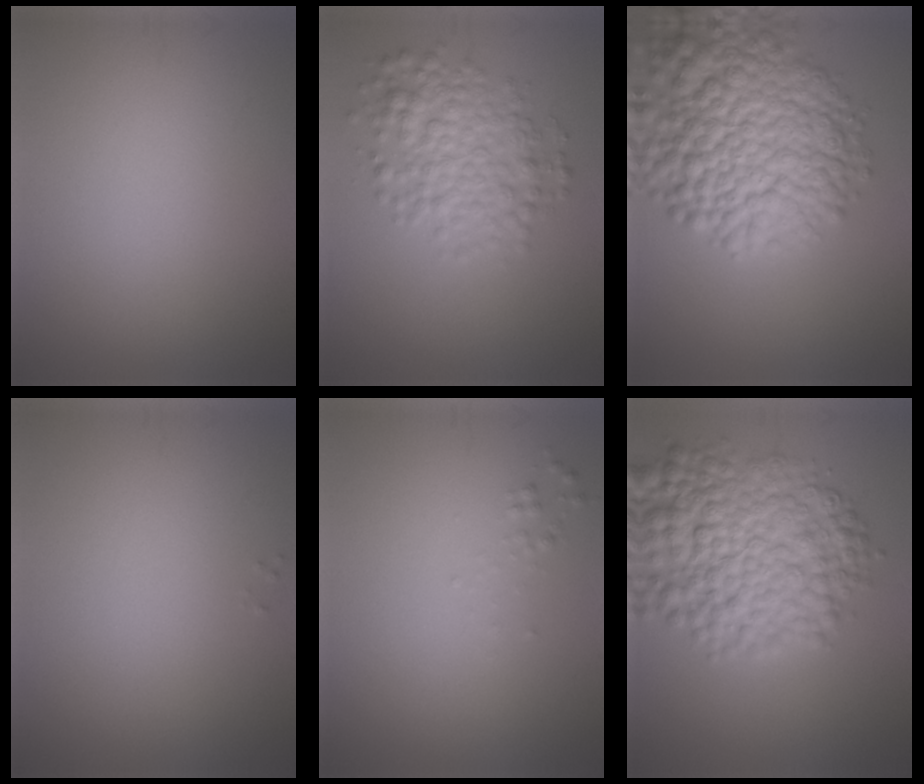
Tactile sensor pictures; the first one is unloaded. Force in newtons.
{"total": 5.1, "press": 5.1, "slide": 0.1}
{"total": 11.4, "press": 11.4, "slide": 0.5}
{"total": 0.0}
{"total": 0.6, "press": 0.6, "slide": 0.0}
{"total": 9.9, "press": 9.9, "slide": 0.2}